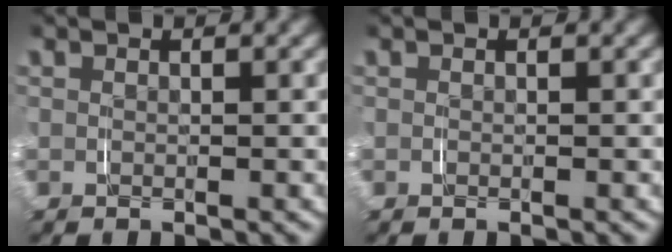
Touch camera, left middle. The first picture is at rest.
{"total": 0.0}